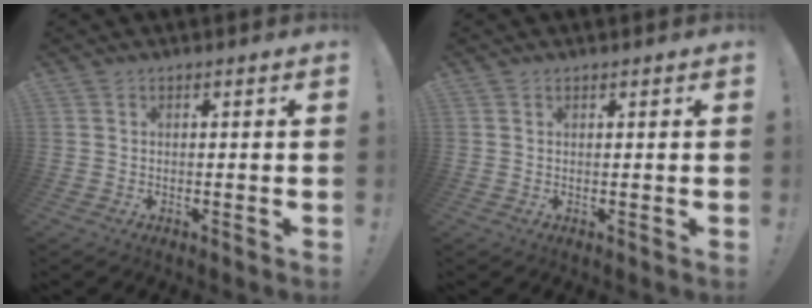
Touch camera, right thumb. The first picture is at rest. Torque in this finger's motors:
{"motor_torque": [0.03, -0.19, 0.01, 0.03, 0.00]}